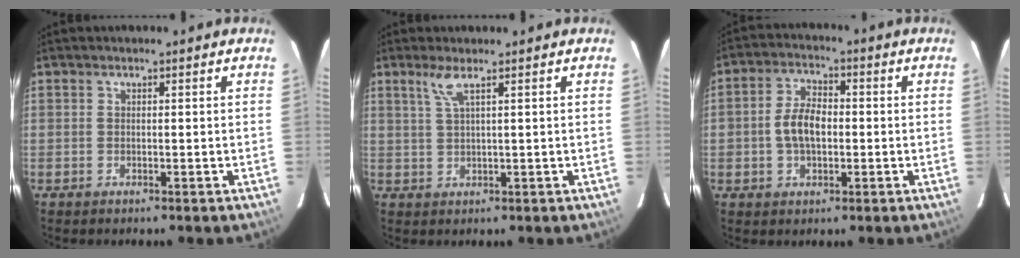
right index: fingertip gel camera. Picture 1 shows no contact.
{"total": 2.9, "force": [1.7, -0.3, 2.3], "torque": [-0.050, -0.001, 0.038]}
{"total": 6.7, "force": [-0.7, 4.2, 5.2], "torque": [-0.105, 0.013, -0.008]}